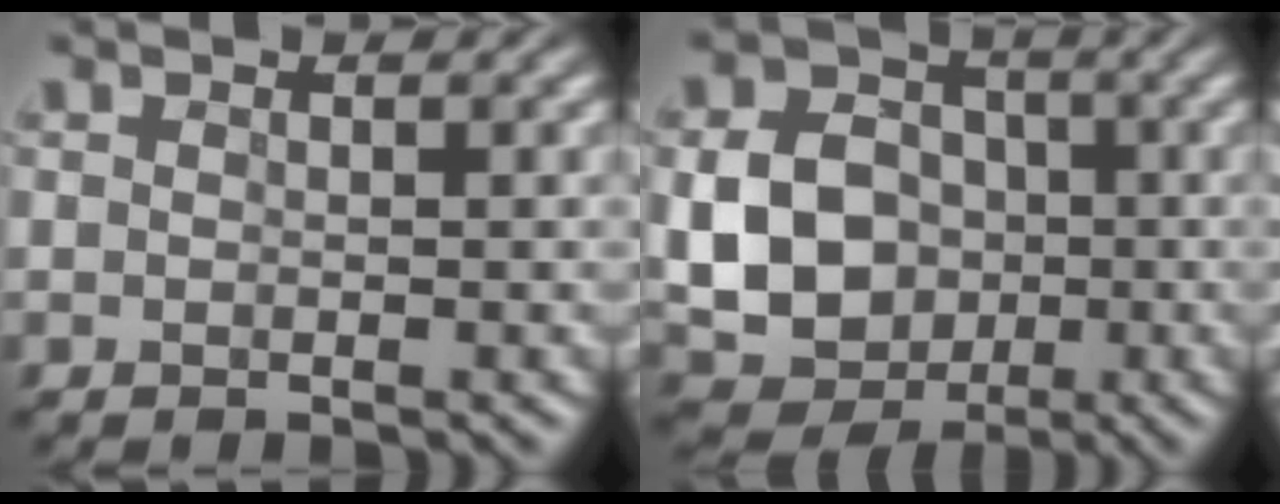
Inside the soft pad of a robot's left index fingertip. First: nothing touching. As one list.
[{"total": 8.4, "force": [-0.8, 7.1, 4.5], "torque": [-0.079, -0.007, -0.021]}]